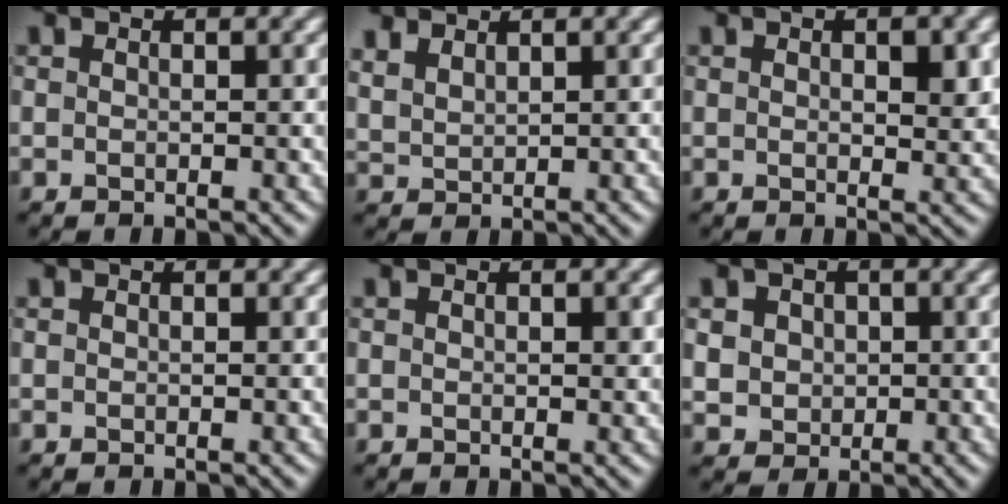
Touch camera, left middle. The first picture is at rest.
{"total": 2.4, "force": [2.0, 1.0, 0.8], "torque": [-0.024, 0.003, 0.051]}
{"total": 2.9, "force": [0.8, 1.0, 2.6], "torque": [-0.034, -0.001, 0.015]}
{"total": 0.0}
{"total": 0.9, "force": [0.3, 0.3, 0.7], "torque": [-0.010, 0.000, 0.006]}
{"total": 3.9, "force": [1.2, 3.4, 1.6], "torque": [-0.040, 0.012, 0.020]}